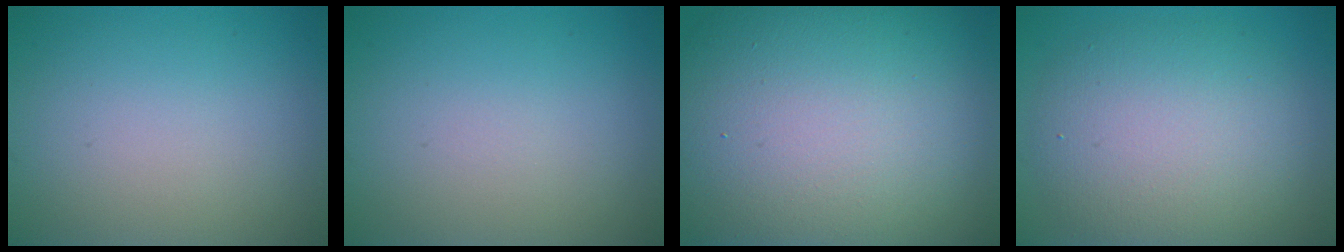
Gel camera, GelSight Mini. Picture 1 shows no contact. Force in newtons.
{"total": 0.0}
{"total": 20.3, "press": 20.2, "slide": 1.3}
{"total": 8.0, "press": 8.0, "slide": 0.4}